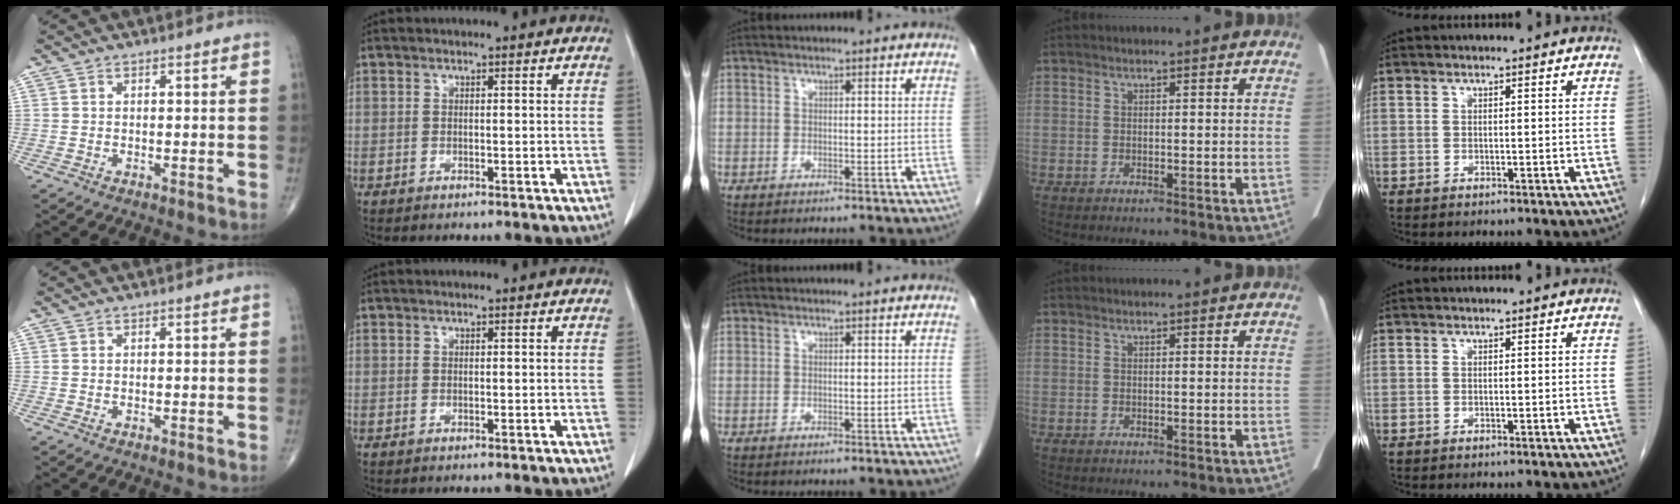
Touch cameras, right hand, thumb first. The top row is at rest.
{}